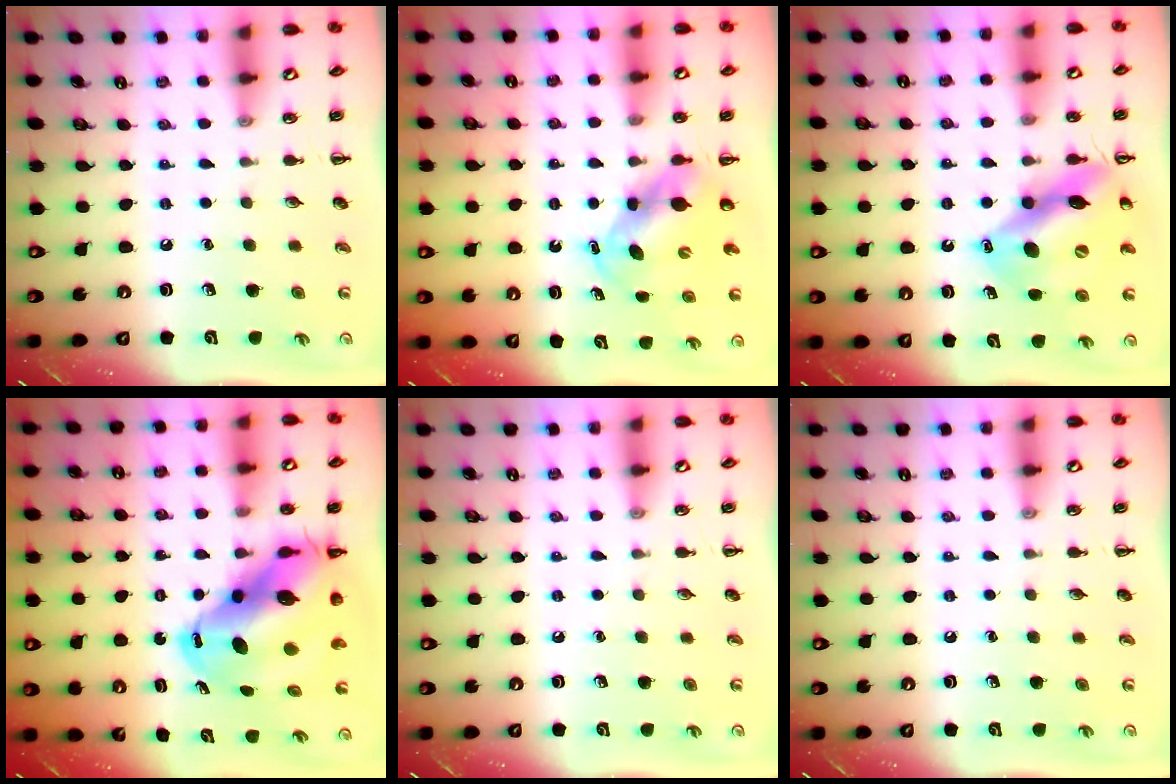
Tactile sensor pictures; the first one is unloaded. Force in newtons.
{"total": 5.6, "press": 5.5, "slide": 0.9}
{"total": 14.9, "press": 14.3, "slide": 4.2}
{"total": 16.1, "press": 15.4, "slide": 4.6}
{"total": 0.0}
{"total": 0.0}